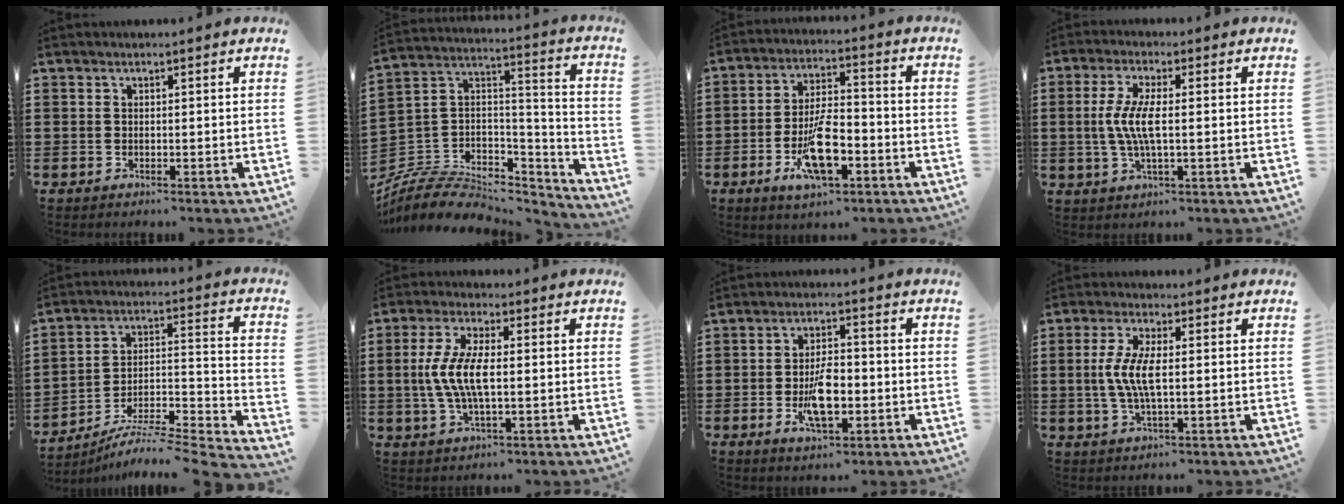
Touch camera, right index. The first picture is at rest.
{"total": 7.7, "force": [-6.1, 4.0, 2.5], "torque": [-0.061, 0.011, -0.119]}
{"total": 10.0, "force": [-4.0, 3.9, 8.3], "torque": [-0.162, 0.004, -0.069]}
{"total": 6.0, "force": [-0.3, 1.4, 5.8], "torque": [-0.133, -0.009, -0.016]}
{"total": 5.8, "force": [-5.0, 0.3, 2.9], "torque": [-0.046, -0.010, -0.103]}
{"total": 7.5, "force": [-0.5, 2.5, 7.0], "torque": [-0.160, -0.008, -0.019]}
{"total": 7.4, "force": [-1.7, 3.3, 6.4], "torque": [-0.127, 0.003, -0.032]}
{"total": 6.2, "force": [-0.1, 1.9, 5.9], "torque": [-0.129, -0.005, -0.009]}